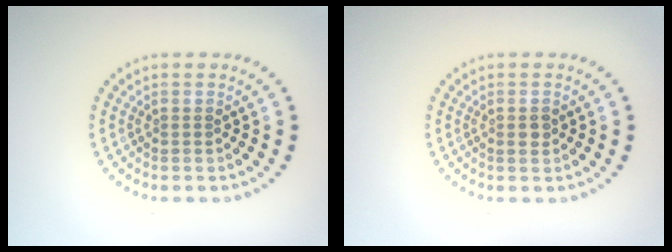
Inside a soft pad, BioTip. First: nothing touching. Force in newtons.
{"total": 1.0, "press": 1.0, "slide": 0.3}